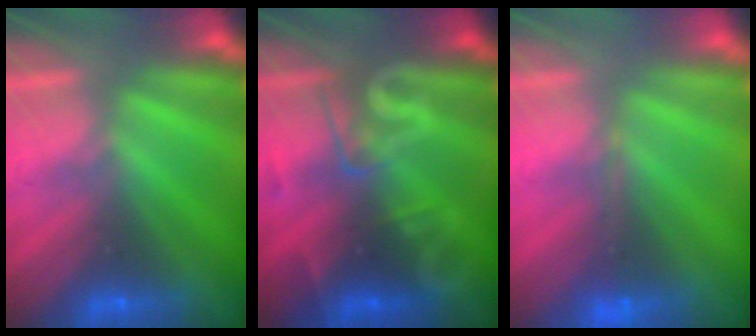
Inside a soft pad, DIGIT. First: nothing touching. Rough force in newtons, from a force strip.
{"total": 2.7}
{"total": 1.7}